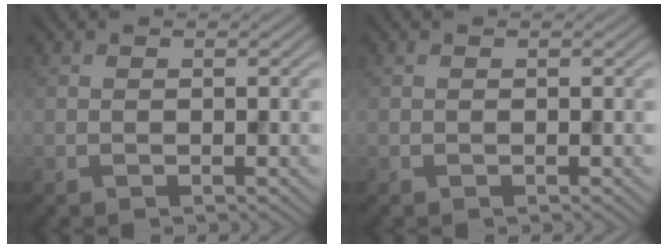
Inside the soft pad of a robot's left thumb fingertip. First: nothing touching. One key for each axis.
{"total": 0.0}